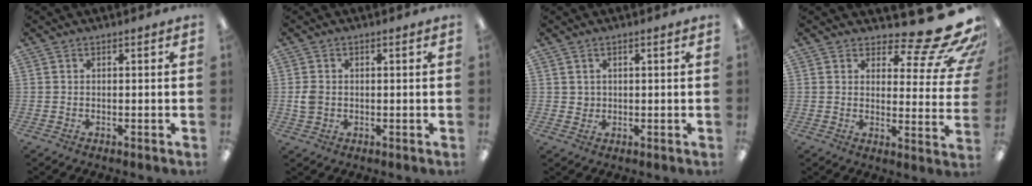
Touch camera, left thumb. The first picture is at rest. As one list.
[{"total": 3.1, "force": [0.0, 2.6, 1.8], "torque": [-0.024, 0.003, -0.002]}, {"total": 1.7, "force": [0.8, 1.5, 0.3], "torque": [-0.007, 0.004, 0.014]}, {"total": 15.2, "force": [10.6, 4.9, 9.7], "torque": [-0.121, -0.081, 0.175]}]